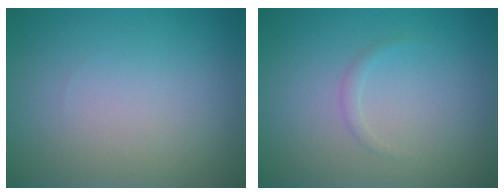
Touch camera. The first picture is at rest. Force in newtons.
{"total": 0.7, "press": 0.7, "slide": 0.0}